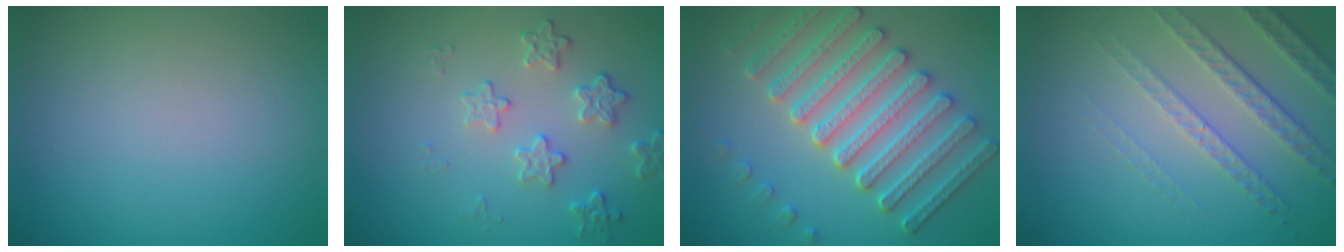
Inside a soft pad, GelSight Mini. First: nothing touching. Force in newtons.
{"total": 2.6, "press": 2.0, "slide": 1.7}
{"total": 6.7, "press": 6.1, "slide": 2.7}
{"total": 4.5, "press": 3.4, "slide": 3.0}